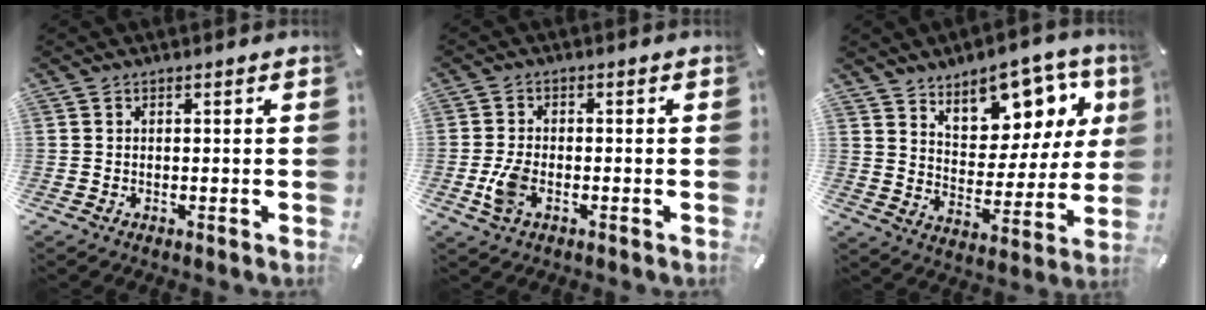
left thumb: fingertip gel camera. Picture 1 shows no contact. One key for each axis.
{"total": 5.5, "fx": -1.6, "fy": 3.2, "fz": 4.2, "tx": -0.094, "ty": 0.000, "tz": -0.031}
{"total": 13.3, "fx": 9.6, "fy": 7.6, "fz": 5.2, "tx": -0.064, "ty": -0.087, "tz": 0.168}